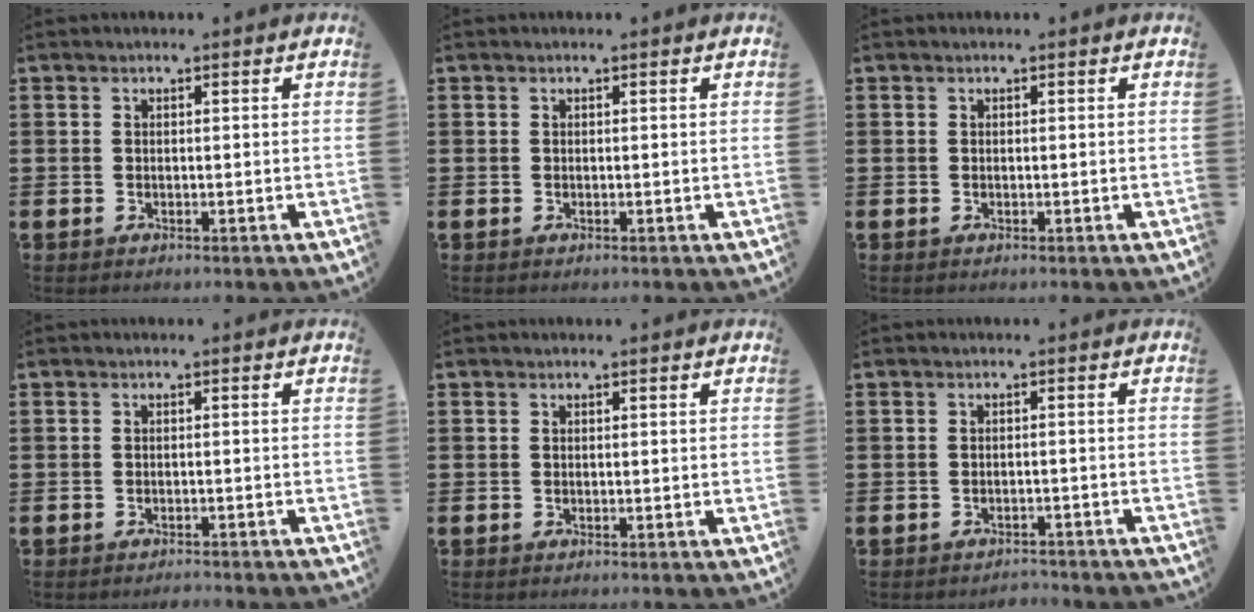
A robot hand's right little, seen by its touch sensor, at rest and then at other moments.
{"total": 0.0}
{"total": 0.0}
{"total": 0.9, "force": [-0.9, -0.1, 0.1], "torque": [-0.002, 0.000, -0.018]}
{"total": 0.0}
{"total": 1.5, "force": [-1.5, 0.0, -0.1], "torque": [-0.003, 0.004, -0.033]}